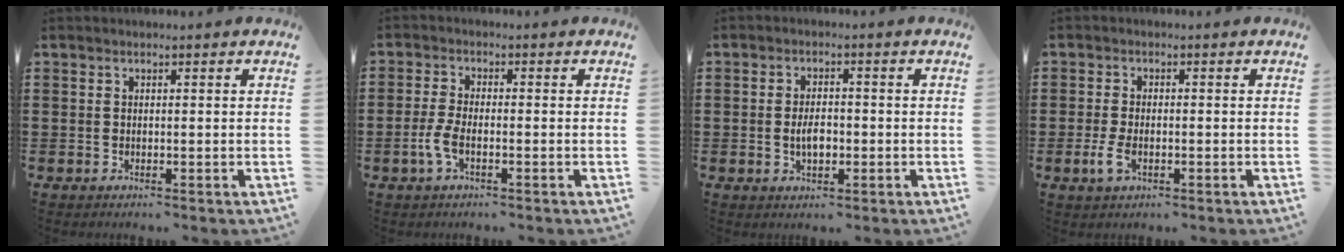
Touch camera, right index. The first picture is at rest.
{"total": 3.3, "force": [-1.4, 0.9, 2.8], "torque": [-0.070, -0.007, -0.029]}
{"total": 3.6, "force": [-0.6, 1.6, 3.1], "torque": [-0.052, -0.004, -0.012]}
{"total": 3.0, "force": [-1.1, 1.4, 2.4], "torque": [-0.066, -0.011, -0.023]}